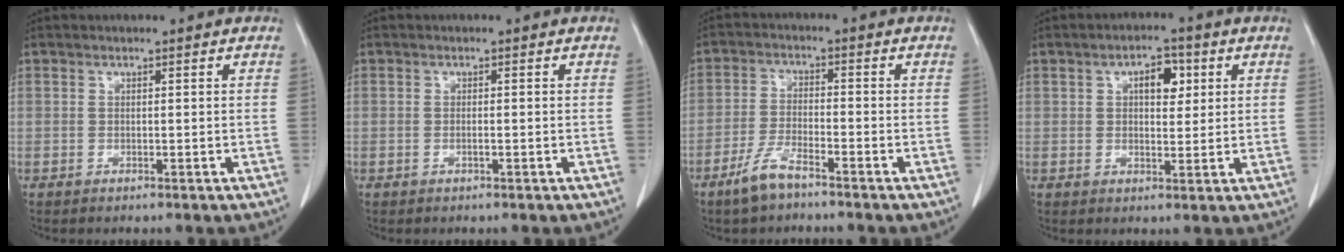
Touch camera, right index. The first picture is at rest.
{"total": 0.5, "force": [-0.2, 0.0, 0.5], "torque": [-0.010, 0.000, -0.002]}
{"total": 5.5, "force": [-4.1, 1.1, 3.4], "torque": [-0.080, -0.006, -0.082]}
{"total": 4.9, "force": [1.7, 2.4, 3.9], "torque": [-0.059, 0.010, 0.025]}